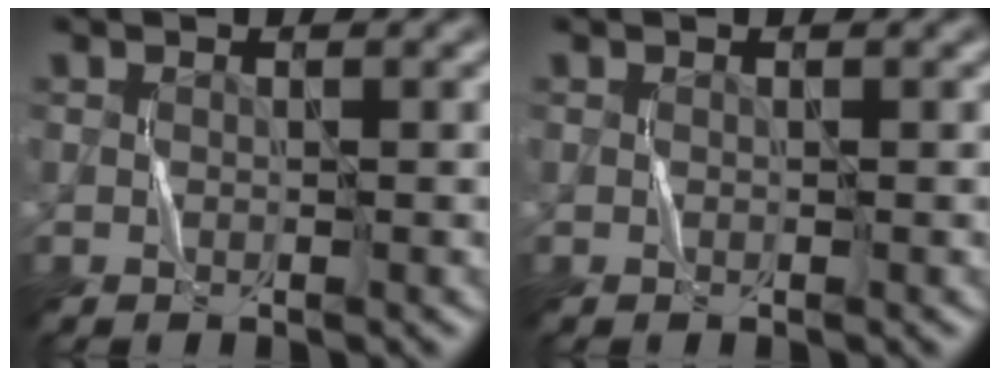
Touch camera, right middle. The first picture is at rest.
{"total": 0.0}